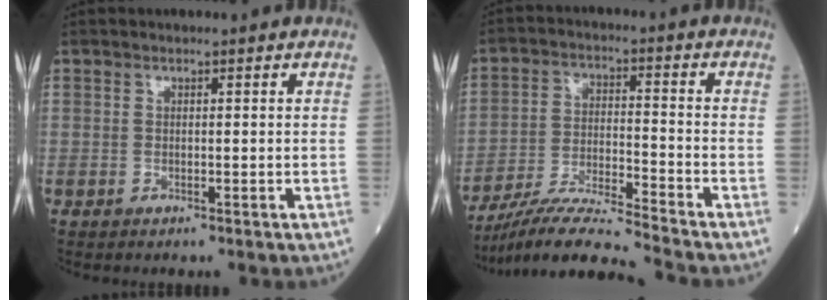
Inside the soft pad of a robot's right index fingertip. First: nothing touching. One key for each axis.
{"total": 10.9, "fx": -9.9, "fy": -1.8, "fz": 4.2, "tx": -0.072, "ty": -0.009, "tz": -0.179}